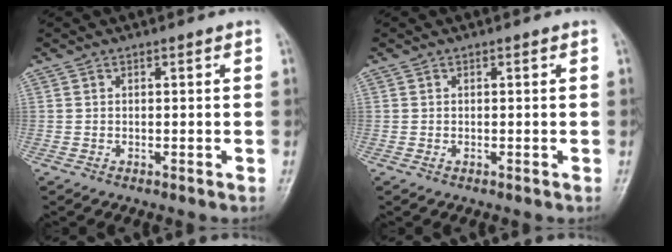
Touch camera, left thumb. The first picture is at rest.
{"total": 0.7, "force": [0.1, 0.3, 0.6], "torque": [-0.013, 0.002, 0.003]}